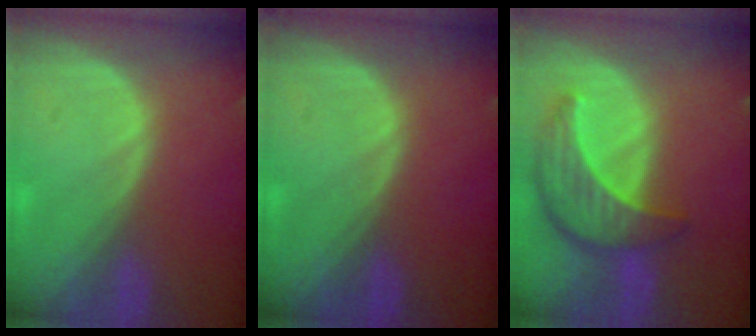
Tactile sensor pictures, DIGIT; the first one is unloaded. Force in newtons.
{"total": 0.0}
{"total": 8.7, "press": 7.8, "slide": 3.8}